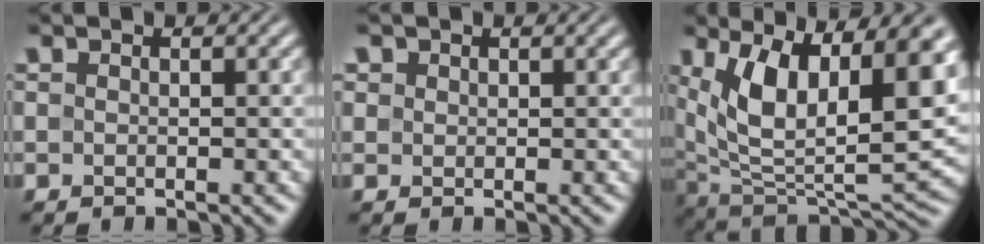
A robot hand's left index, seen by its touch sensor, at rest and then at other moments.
{"total": 1.0, "force": [0.5, 0.9, 0.2], "torque": [-0.001, -0.001, 0.008]}
{"total": 13.8, "force": [4.7, 6.2, 11.4], "torque": [-0.206, -0.006, 0.082]}